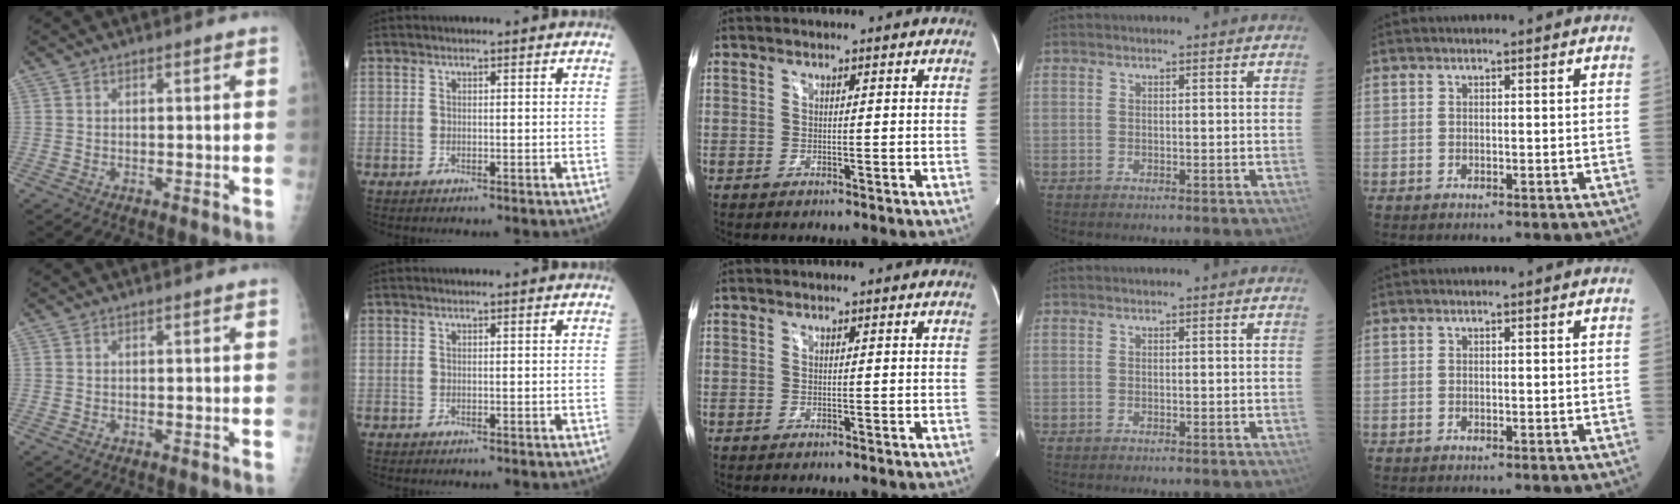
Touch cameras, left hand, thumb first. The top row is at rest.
{}